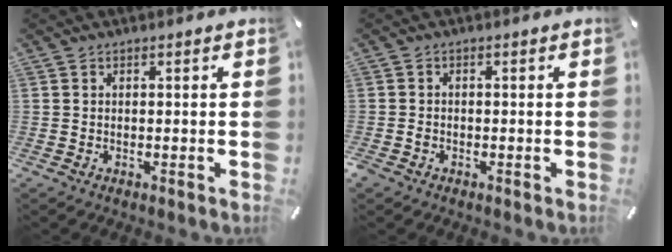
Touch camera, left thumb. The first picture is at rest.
{"total": 1.4, "force": [-0.8, 1.0, 0.4], "torque": [-0.008, 0.004, -0.018]}